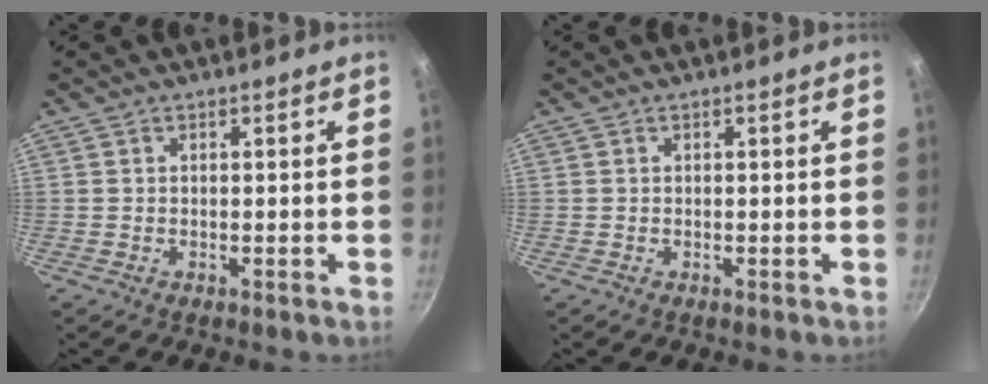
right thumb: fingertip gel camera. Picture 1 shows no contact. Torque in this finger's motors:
{"motor_torque": [0.00, 0.00, 0.00, 0.00, 0.00]}